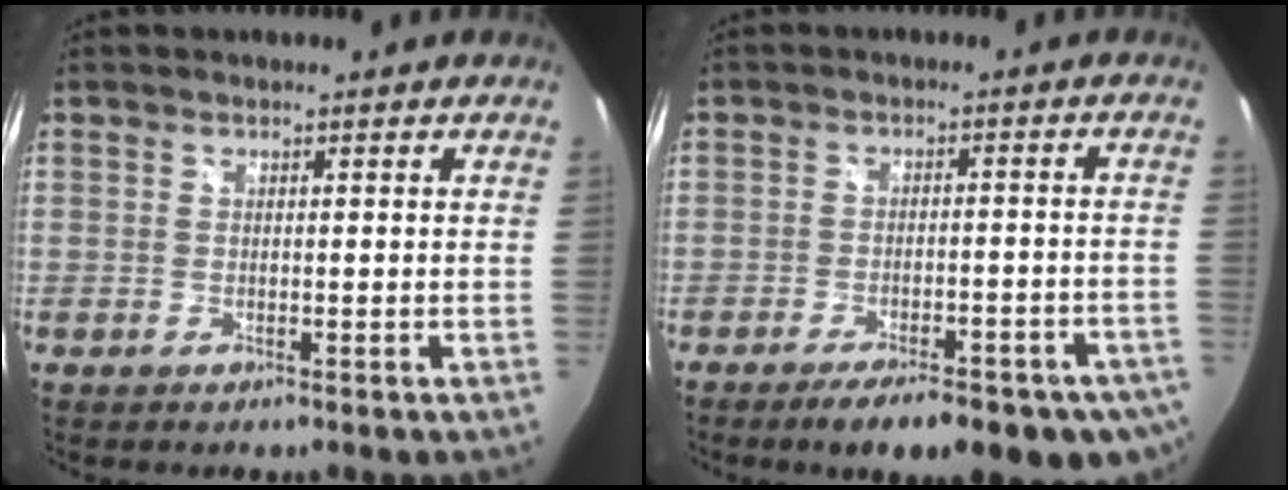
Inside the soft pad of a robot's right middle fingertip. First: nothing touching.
{"total": 14.7, "force": [-10.3, 4.8, 9.3], "torque": [-0.151, -0.034, -0.132]}